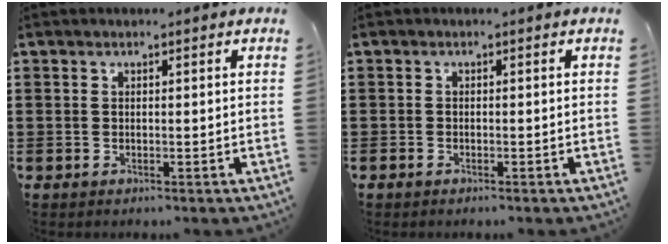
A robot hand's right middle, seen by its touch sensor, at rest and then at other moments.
{"total": 0.6, "force": [-0.5, 0.2, 0.2], "torque": [-0.006, -0.002, -0.009]}